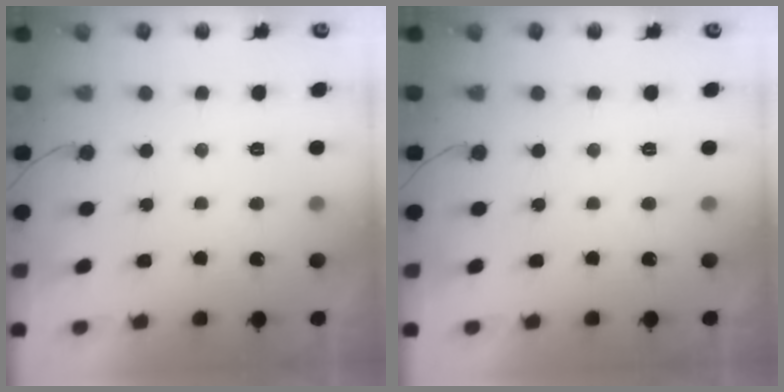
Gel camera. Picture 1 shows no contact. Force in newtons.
{"total": 1.8, "press": 1.8, "slide": 0.1}